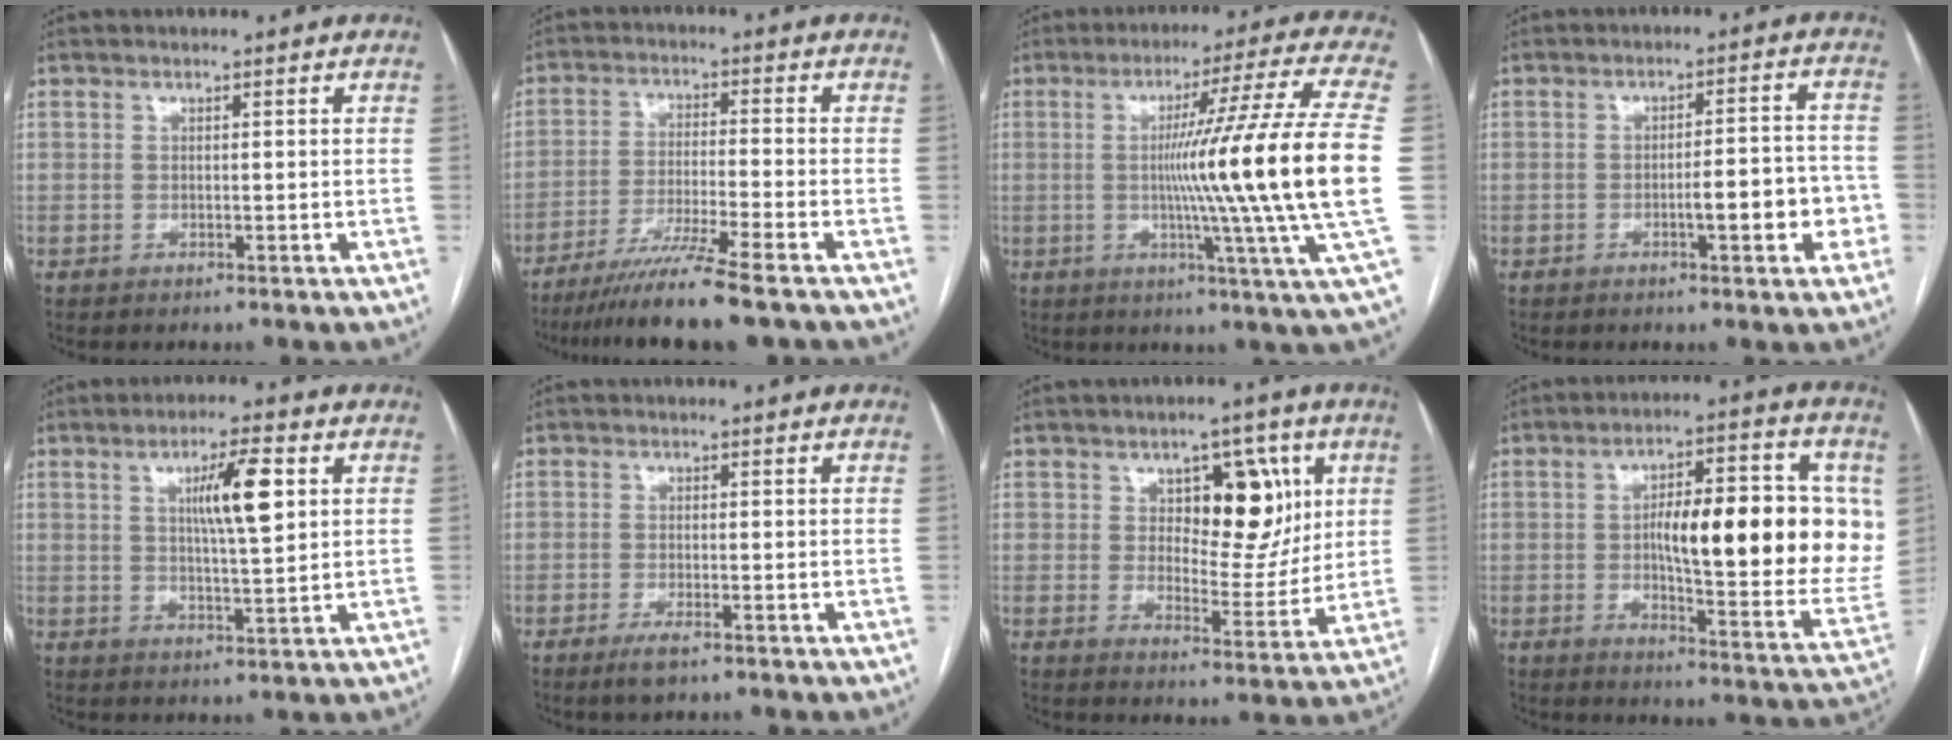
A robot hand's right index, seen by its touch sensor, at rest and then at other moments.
{"total": 10.2, "force": [-8.0, -1.6, 6.2], "torque": [-0.101, -0.035, -0.135]}
{"total": 20.6, "force": [-0.6, -3.2, 20.3], "torque": [-0.271, -0.010, -0.028]}
{"total": 7.4, "force": [-2.6, 1.5, 6.7], "torque": [-0.087, 0.021, -0.030]}
{"total": 7.9, "force": [2.4, 0.8, 7.4], "torque": [-0.126, 0.005, 0.041]}
{"total": 2.7, "force": [-1.8, 0.4, 2.0], "torque": [-0.040, -0.005, -0.033]}
{"total": 11.0, "force": [3.7, 5.5, 8.8], "torque": [-0.111, 0.015, 0.061]}
{"total": 22.1, "force": [2.5, 5.5, 21.3], "torque": [-0.259, 0.020, 0.040]}